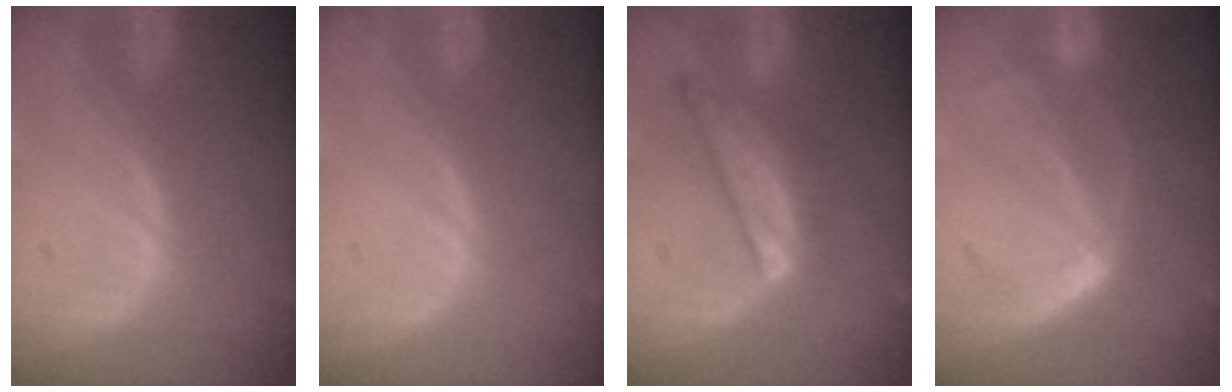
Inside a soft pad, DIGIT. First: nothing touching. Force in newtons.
{"total": 0.0}
{"total": 7.4, "press": 6.5, "slide": 3.6}
{"total": 6.0, "press": 5.2, "slide": 3.0}